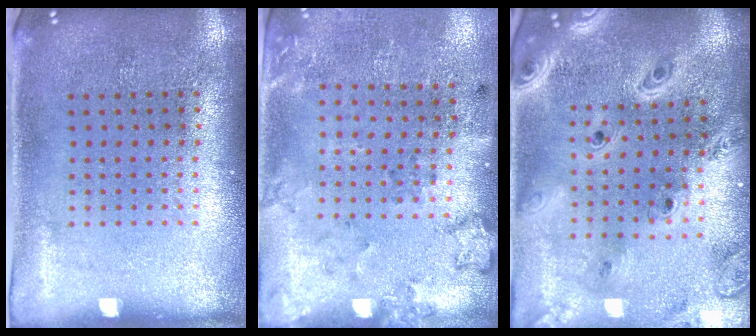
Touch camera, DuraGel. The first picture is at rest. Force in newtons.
{"total": 2.0, "press": 1.4, "slide": 1.5}
{"total": 3.3, "press": 2.7, "slide": 2.0}